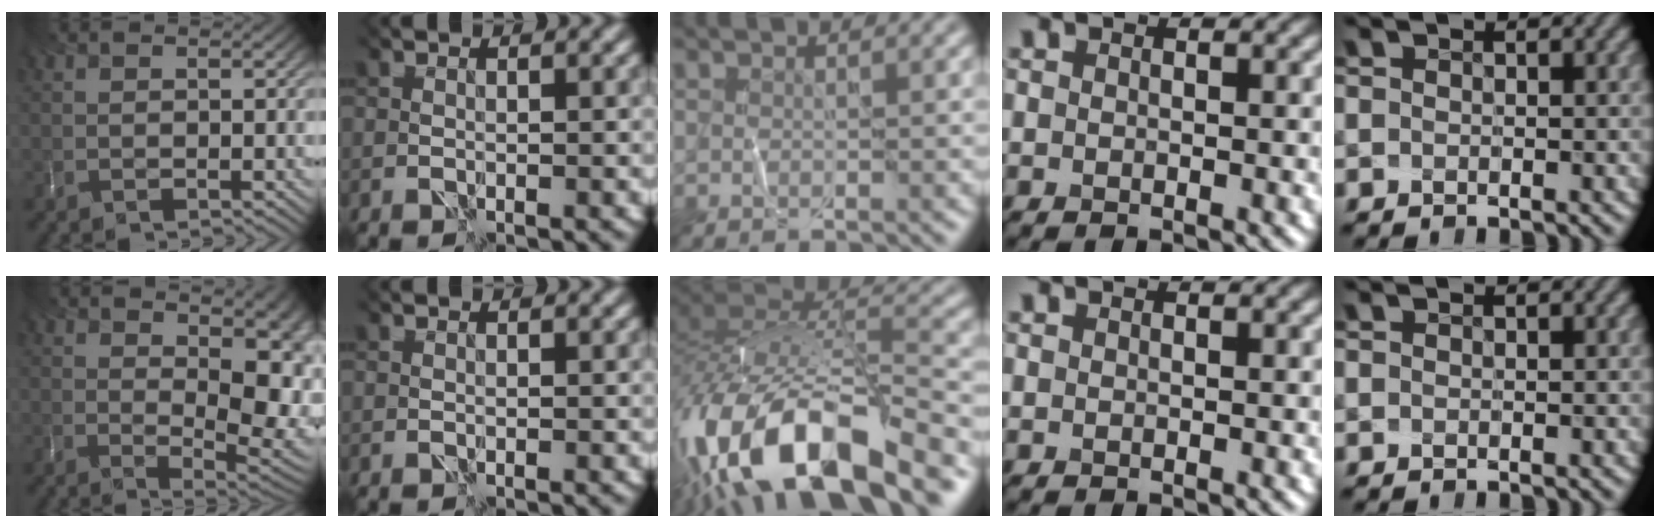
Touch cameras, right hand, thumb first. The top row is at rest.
{"thumb": {"total": 12.0, "force": [3.1, 5.3, 10.3], "torque": [-0.116, 0.010, 0.057]}, "middle": {"total": 17.5, "force": [-9.0, 6.9, 13.3], "torque": [-0.250, 0.002, -0.151]}}